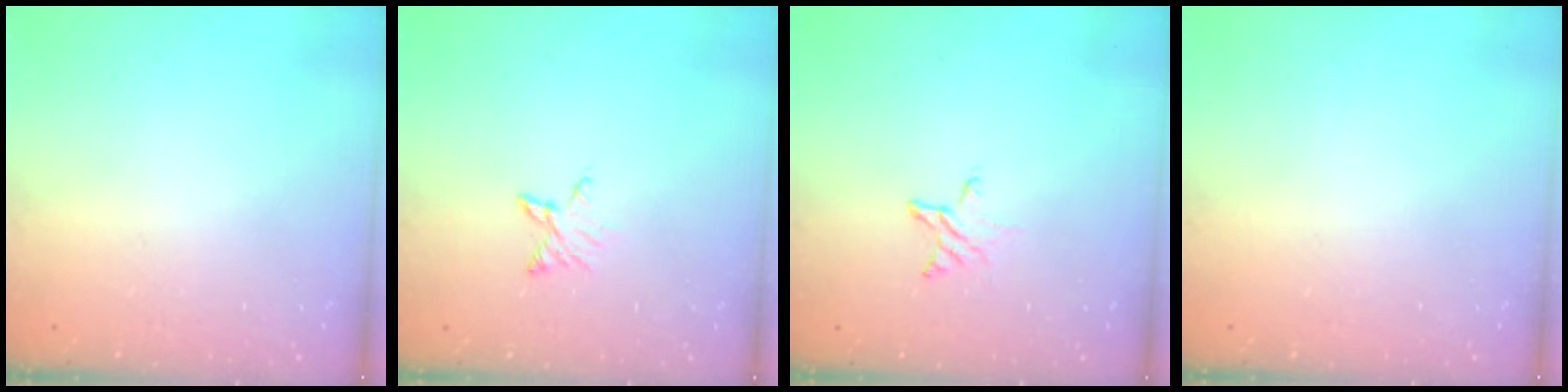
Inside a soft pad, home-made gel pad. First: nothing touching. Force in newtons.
{"total": 4.1, "press": 4.1, "slide": 0.5}
{"total": 4.1, "press": 4.1, "slide": 0.4}
{"total": 0.0}